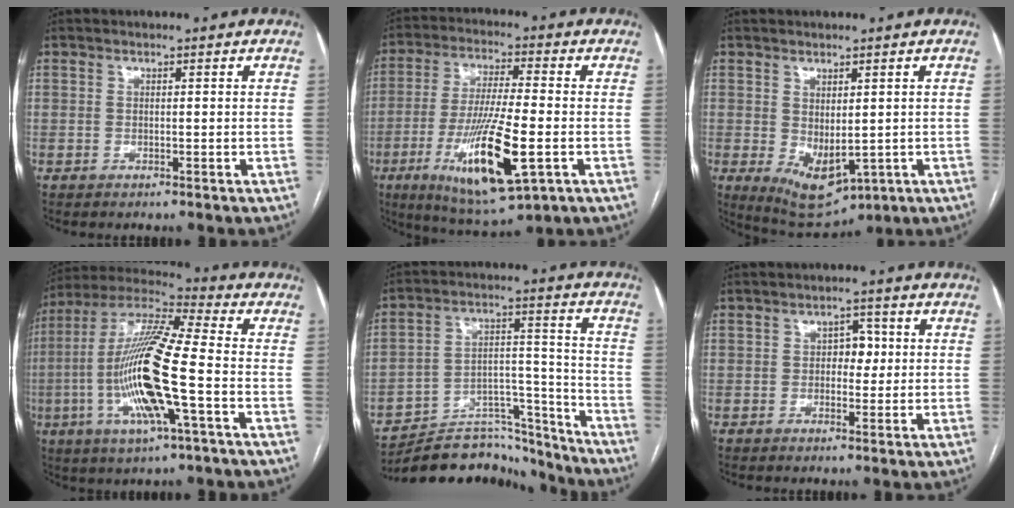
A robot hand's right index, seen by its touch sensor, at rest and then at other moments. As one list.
[{"total": 15.9, "force": [-5.1, 2.2, 14.9], "torque": [-0.287, -0.032, -0.082]}, {"total": 7.9, "force": [-1.8, 3.9, 6.7], "torque": [-0.108, -0.017, -0.003]}, {"total": 18.0, "force": [-3.9, 1.7, 17.5], "torque": [-0.362, -0.007, -0.077]}, {"total": 16.2, "force": [-15.6, 4.1, 1.4], "torque": [-0.013, 0.063, -0.238]}, {"total": 3.0, "force": [0.3, 1.9, 2.2], "torque": [-0.028, 0.012, 0.005]}]